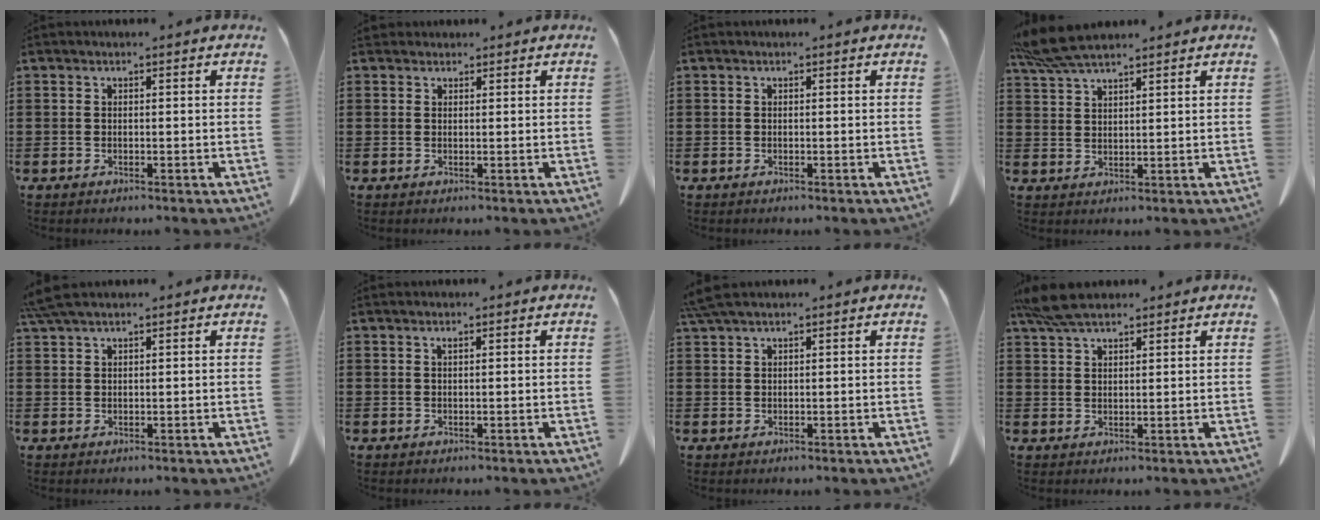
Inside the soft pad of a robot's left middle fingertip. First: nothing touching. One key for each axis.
{"total": 1.2, "fx": 1.0, "fy": 0.5, "fz": 0.1, "tx": -0.005, "ty": 0.001, "tz": 0.022}
{"total": 0.0}
{"total": 6.1, "fx": 5.1, "fy": 1.1, "fz": 3.1, "tx": -0.075, "ty": -0.008, "tz": 0.098}
{"total": 3.1, "fx": 2.5, "fy": 0.4, "fz": 1.9, "tx": -0.043, "ty": 0.001, "tz": 0.048}
{"total": 0.6, "fx": 0.4, "fy": 0.0, "fz": 0.4, "tx": -0.010, "ty": -0.002, "tz": 0.010}
{"total": 2.8, "fx": 2.1, "fy": 0.3, "fz": 1.7, "tx": -0.040, "ty": -0.001, "tz": 0.042}
{"total": 6.0, "fx": 4.8, "fy": 1.6, "fz": 3.2, "tx": -0.076, "ty": -0.004, "tz": 0.093}